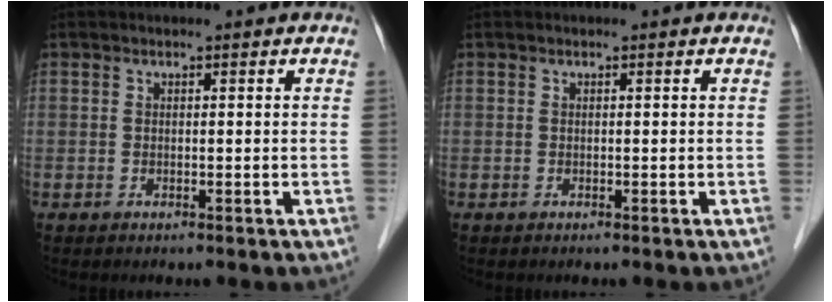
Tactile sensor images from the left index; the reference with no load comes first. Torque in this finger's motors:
{"motor_torque": [0.03, 0.02, 0.00, 0.00]}